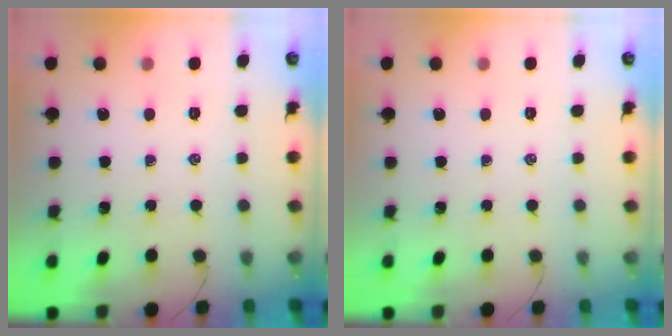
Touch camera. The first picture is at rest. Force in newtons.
{"total": 0.0}